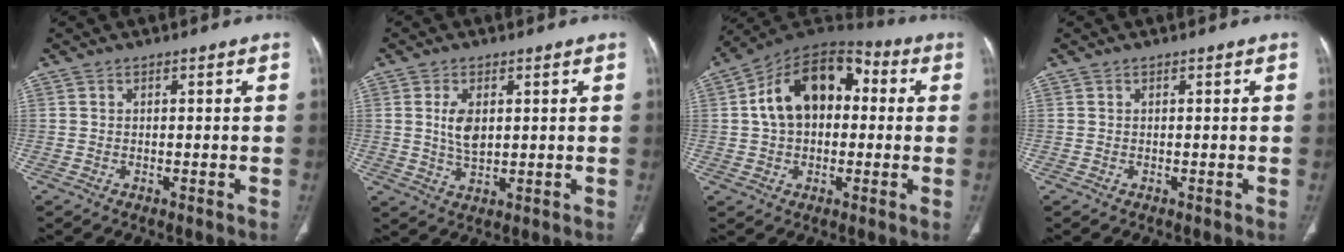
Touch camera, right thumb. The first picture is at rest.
{"total": 5.2, "force": [1.0, 2.8, 4.2], "torque": [-0.078, -0.008, 0.025]}
{"total": 16.3, "force": [2.0, 10.8, 12.1], "torque": [-0.175, 0.040, 0.023]}
{"total": 0.0}